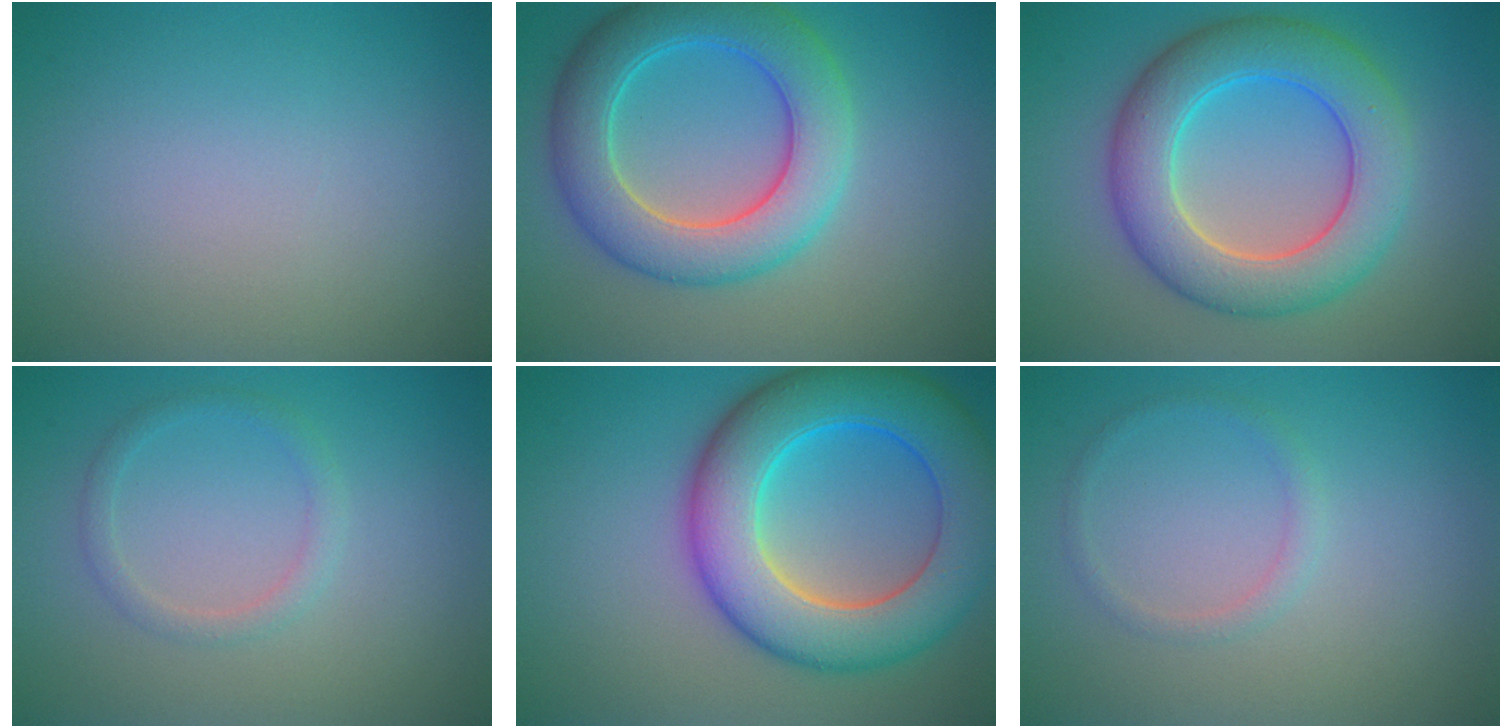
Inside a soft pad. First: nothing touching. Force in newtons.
{"total": 7.6, "press": 7.5, "slide": 0.4}
{"total": 8.2, "press": 8.2, "slide": 0.3}
{"total": 1.6, "press": 1.6, "slide": 0.1}
{"total": 10.8, "press": 10.8, "slide": 0.5}
{"total": 1.2, "press": 1.2, "slide": 0.0}